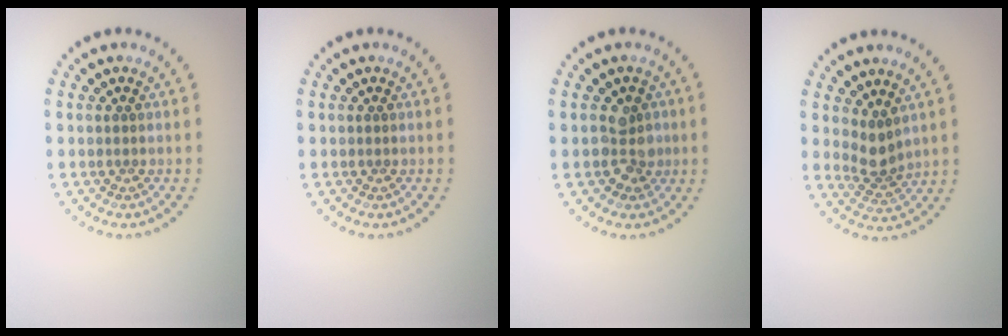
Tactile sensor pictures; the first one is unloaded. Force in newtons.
{"total": 0.0}
{"total": 2.6, "press": 2.4, "slide": 1.0}
{"total": 2.5, "press": 1.9, "slide": 1.6}